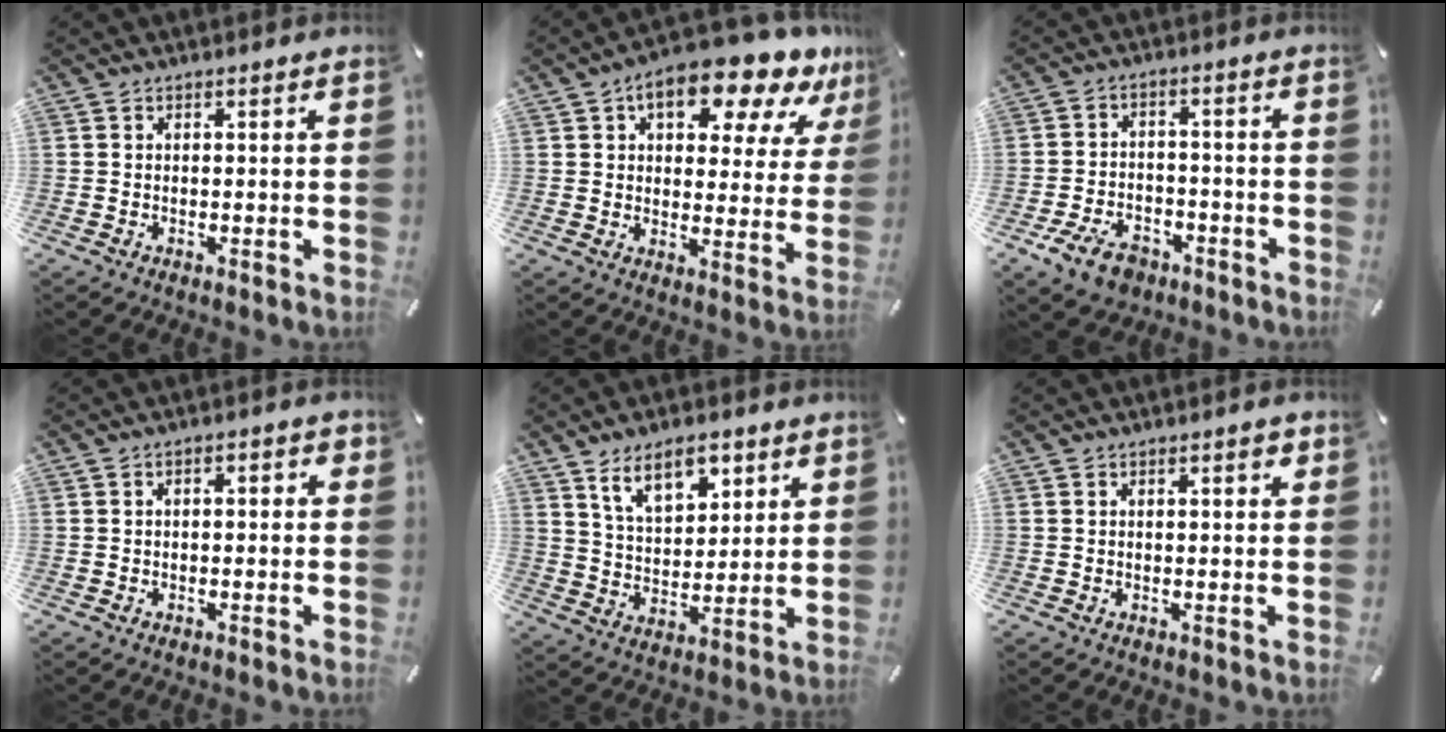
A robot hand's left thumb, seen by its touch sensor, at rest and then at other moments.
{"total": 15.5, "force": [10.1, 6.9, 9.4], "torque": [-0.126, -0.055, 0.166]}
{"total": 8.1, "force": [-4.8, 5.2, 4.0], "torque": [-0.082, 0.026, -0.087]}
{"total": 2.2, "force": [0.0, 1.1, 1.8], "torque": [-0.026, 0.005, -0.004]}
{"total": 10.7, "force": [6.8, 5.9, 5.9], "torque": [-0.096, -0.018, 0.120]}
{"total": 1.8, "force": [0.9, 0.5, 1.5], "torque": [-0.030, 0.002, 0.014]}